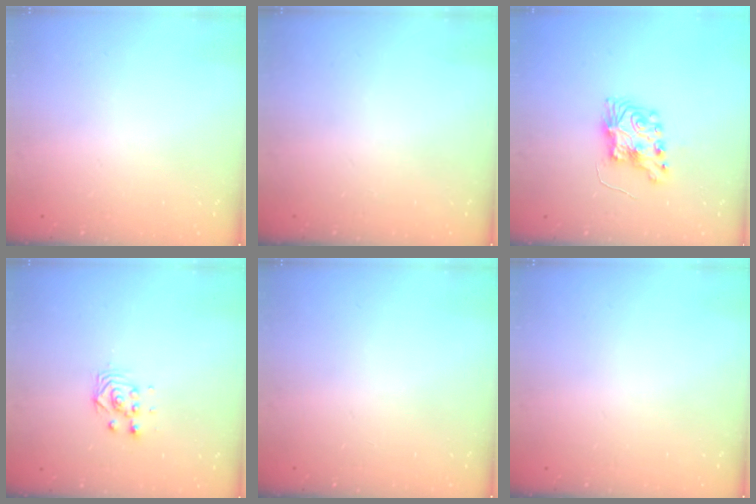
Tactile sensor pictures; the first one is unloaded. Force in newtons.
{"total": 0.0}
{"total": 8.4, "press": 8.4, "slide": 0.2}
{"total": 3.0, "press": 3.0, "slide": 0.0}
{"total": 0.0}
{"total": 0.0}